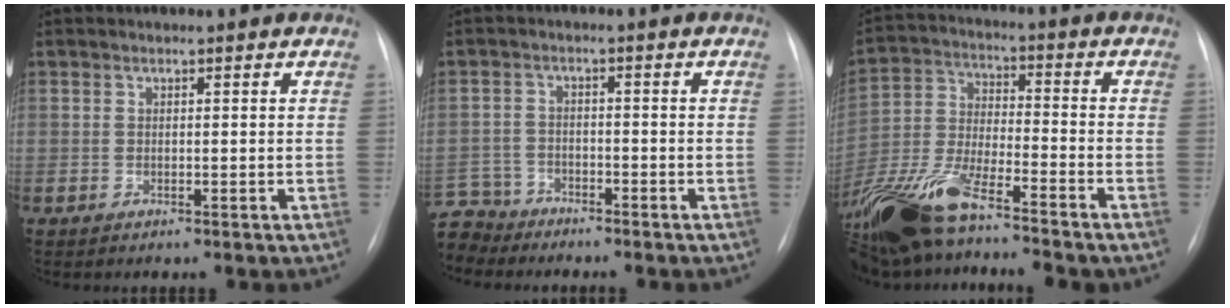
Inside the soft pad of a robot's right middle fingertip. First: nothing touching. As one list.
[{"total": 7.1, "force": [-6.6, 2.6, -0.3], "torque": [-0.001, 0.003, -0.129]}, {"total": 16.5, "force": [-12.5, 3.1, 10.3], "torque": [-0.238, -0.023, -0.234]}]